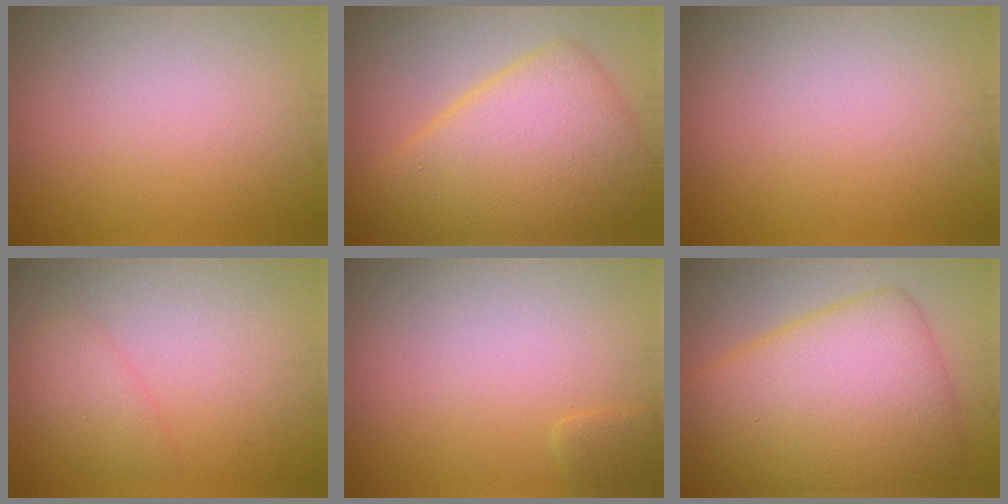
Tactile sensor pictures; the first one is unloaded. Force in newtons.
{"total": 9.3, "press": 9.3, "slide": 0.3}
{"total": 0.0}
{"total": 2.0, "press": 2.0, "slide": 0.2}
{"total": 0.9, "press": 0.9, "slide": 0.1}
{"total": 10.2, "press": 10.1, "slide": 0.3}